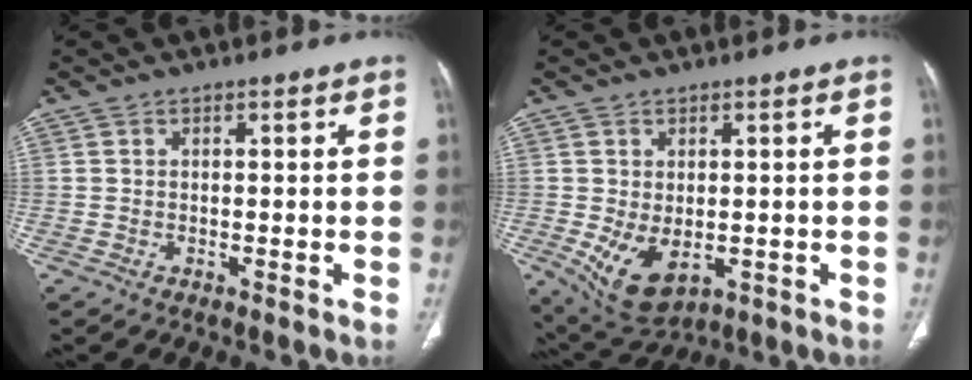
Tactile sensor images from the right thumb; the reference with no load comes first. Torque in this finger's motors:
{"motor_torque": [-0.40, 0.39, 1.27, 0.08, 0.37]}